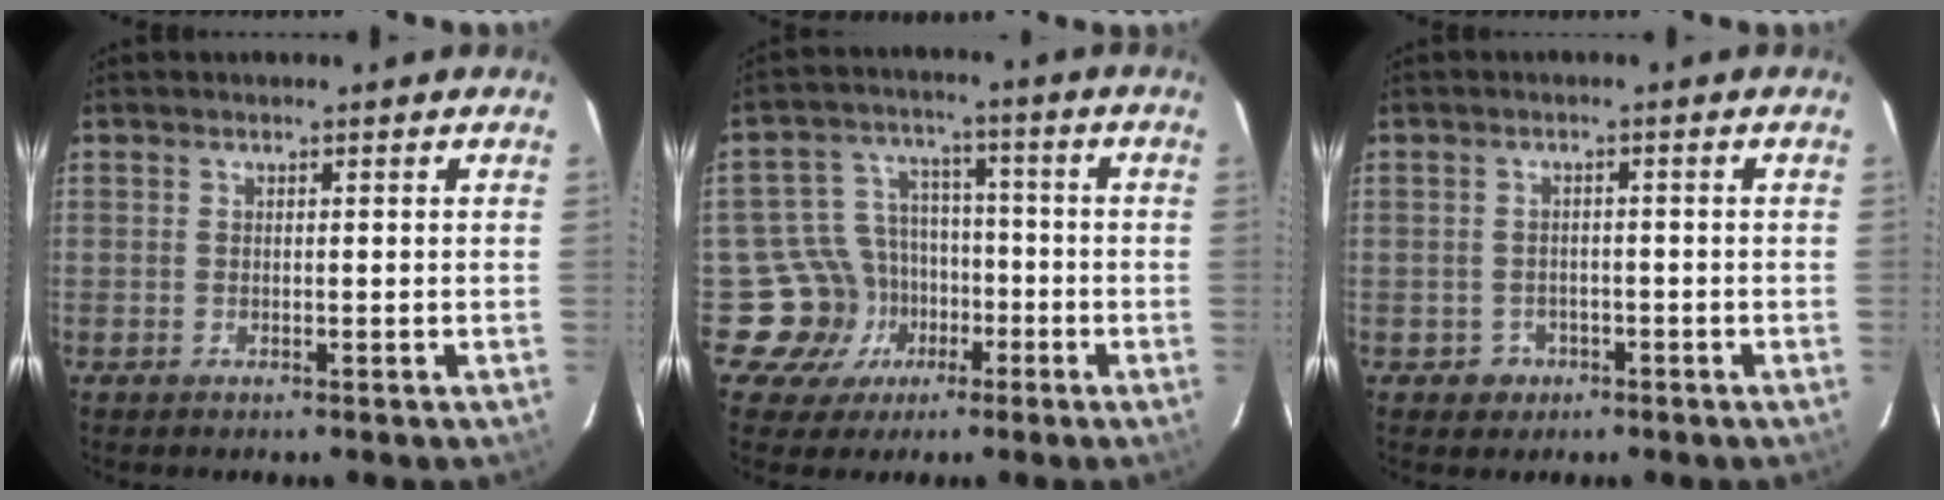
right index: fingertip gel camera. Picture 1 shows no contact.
{"total": 10.9, "force": [-4.8, 9.8, 1.2], "torque": [-0.046, 0.038, -0.063]}
{"total": 3.3, "force": [-1.5, 3.0, 0.3], "torque": [-0.015, 0.008, -0.018]}